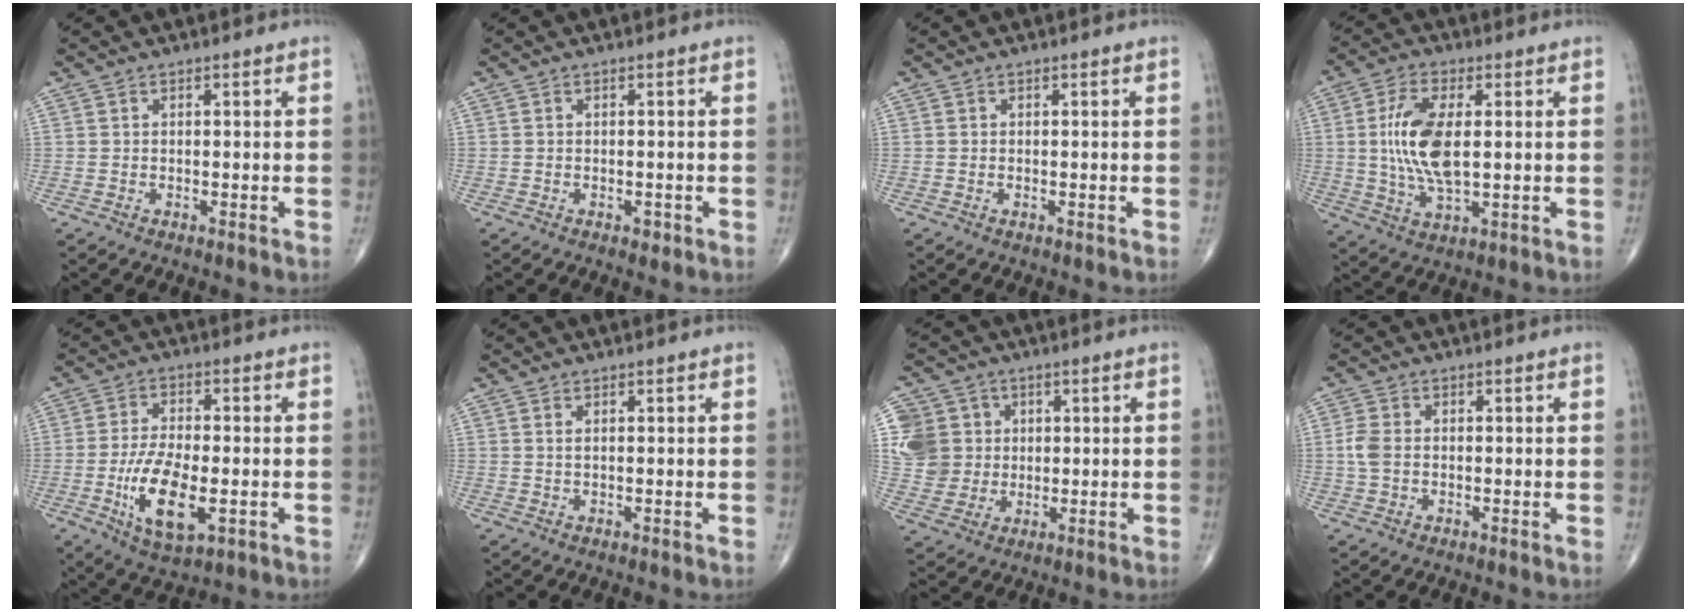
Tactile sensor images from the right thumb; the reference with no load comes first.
{"total": 1.0, "force": [-0.5, 0.6, 0.7], "torque": [-0.005, 0.000, -0.008]}
{"total": 0.0}
{"total": 11.9, "force": [1.1, 5.3, 10.5], "torque": [-0.214, -0.008, 0.025]}
{"total": 11.7, "force": [-3.0, 5.0, 10.1], "torque": [-0.183, -0.004, -0.049]}
{"total": 0.8, "force": [0.4, 0.3, 0.6], "torque": [-0.013, 0.003, 0.009]}
{"total": 11.1, "force": [2.2, 10.3, 3.3], "torque": [-0.046, 0.011, 0.047]}
{"total": 3.3, "force": [-0.1, 2.2, 2.4], "torque": [-0.063, 0.004, -0.007]}